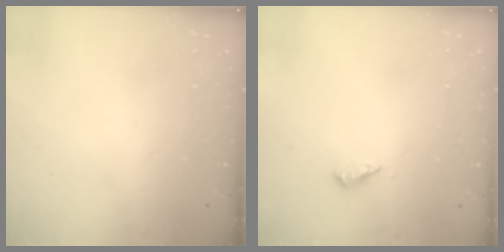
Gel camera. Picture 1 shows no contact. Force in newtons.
{"total": 3.1, "press": 3.0, "slide": 0.7}